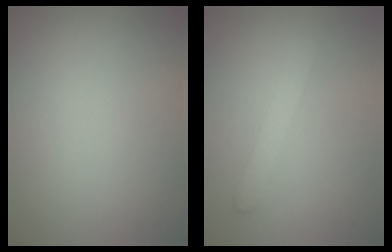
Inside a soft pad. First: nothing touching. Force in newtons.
{"total": 1.7, "press": 1.7, "slide": 0.1}